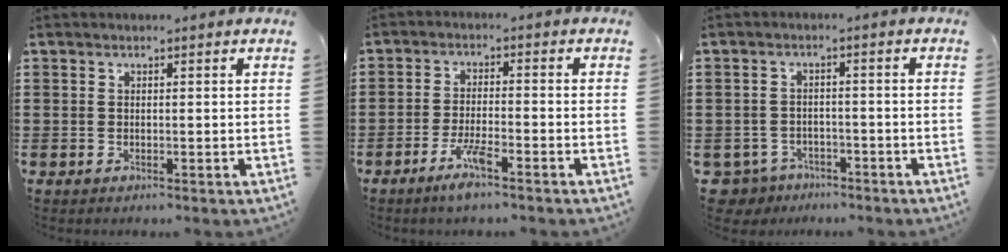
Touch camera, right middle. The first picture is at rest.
{"total": 4.5, "force": [-2.8, 0.6, 3.4], "torque": [-0.076, -0.004, -0.056]}
{"total": 3.4, "force": [-3.2, 1.2, 0.0], "torque": [-0.024, -0.005, -0.074]}